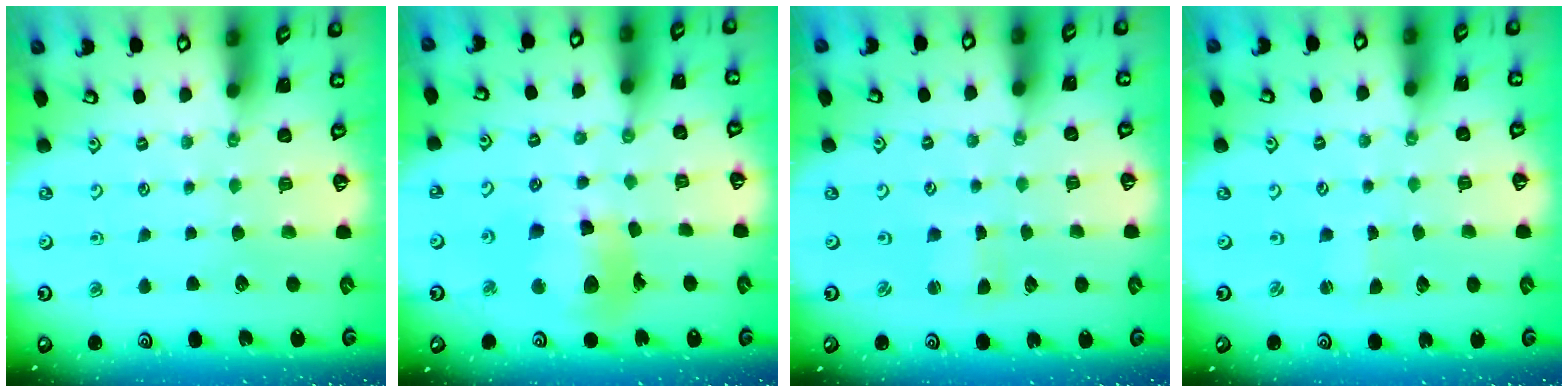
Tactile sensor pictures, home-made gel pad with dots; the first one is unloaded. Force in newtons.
{"total": 15.4, "press": 15.3, "slide": 1.9}
{"total": 1.6, "press": 1.6, "slide": 0.2}
{"total": 0.6, "press": 0.6, "slide": 0.0}